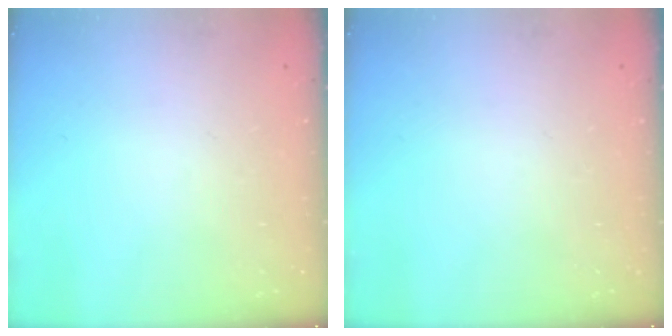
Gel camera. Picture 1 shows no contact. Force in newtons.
{"total": 0.0}